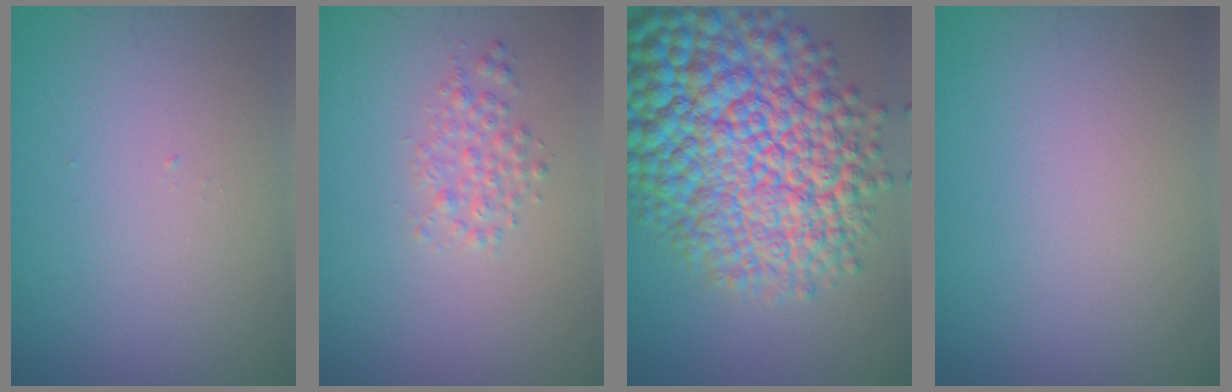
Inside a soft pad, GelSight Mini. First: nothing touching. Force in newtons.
{"total": 1.8, "press": 1.8, "slide": 0.1}
{"total": 15.3, "press": 15.2, "slide": 0.3}
{"total": 0.0}